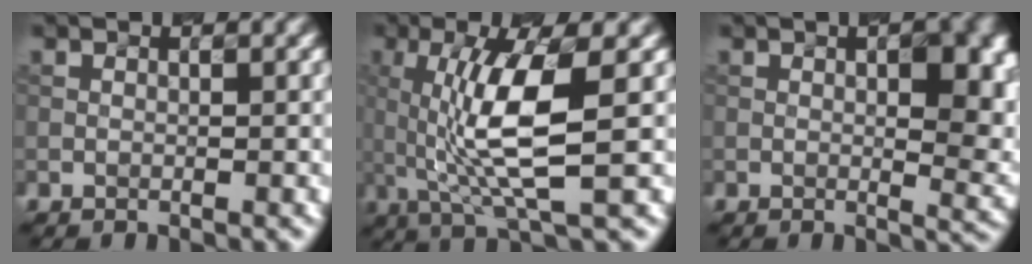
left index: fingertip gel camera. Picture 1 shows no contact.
{"total": 7.1, "force": [0.2, 1.5, 7.0], "torque": [-0.131, 0.000, 0.019]}
{"total": 7.7, "force": [1.5, 2.9, 7.0], "torque": [-0.057, 0.009, 0.028]}